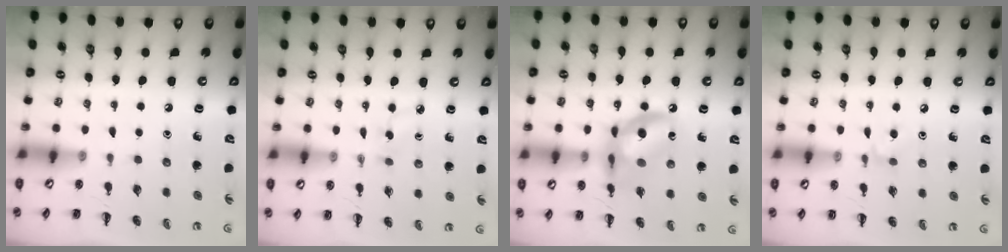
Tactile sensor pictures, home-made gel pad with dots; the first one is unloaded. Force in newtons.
{"total": 2.9, "press": 2.7, "slide": 1.1}
{"total": 13.4, "press": 13.2, "slide": 2.4}
{"total": 4.0, "press": 3.7, "slide": 1.6}